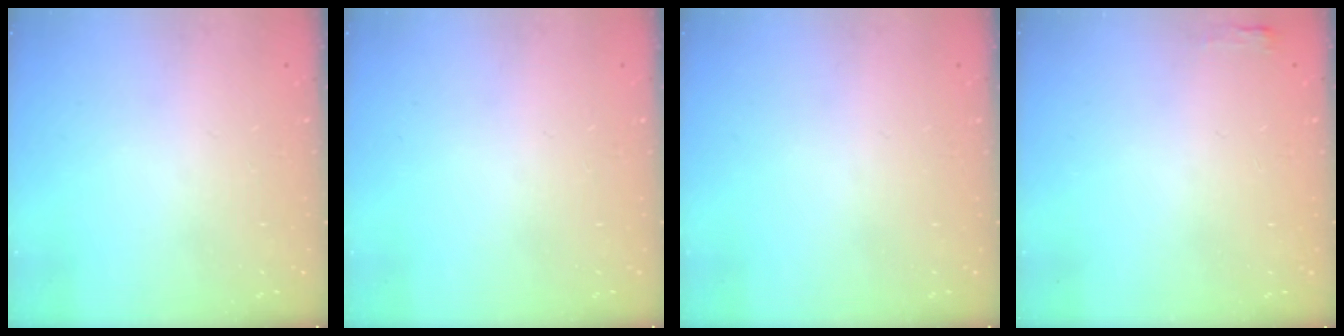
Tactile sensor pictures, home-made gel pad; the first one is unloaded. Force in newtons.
{"total": 0.0}
{"total": 0.0}
{"total": 2.7, "press": 2.6, "slide": 0.8}